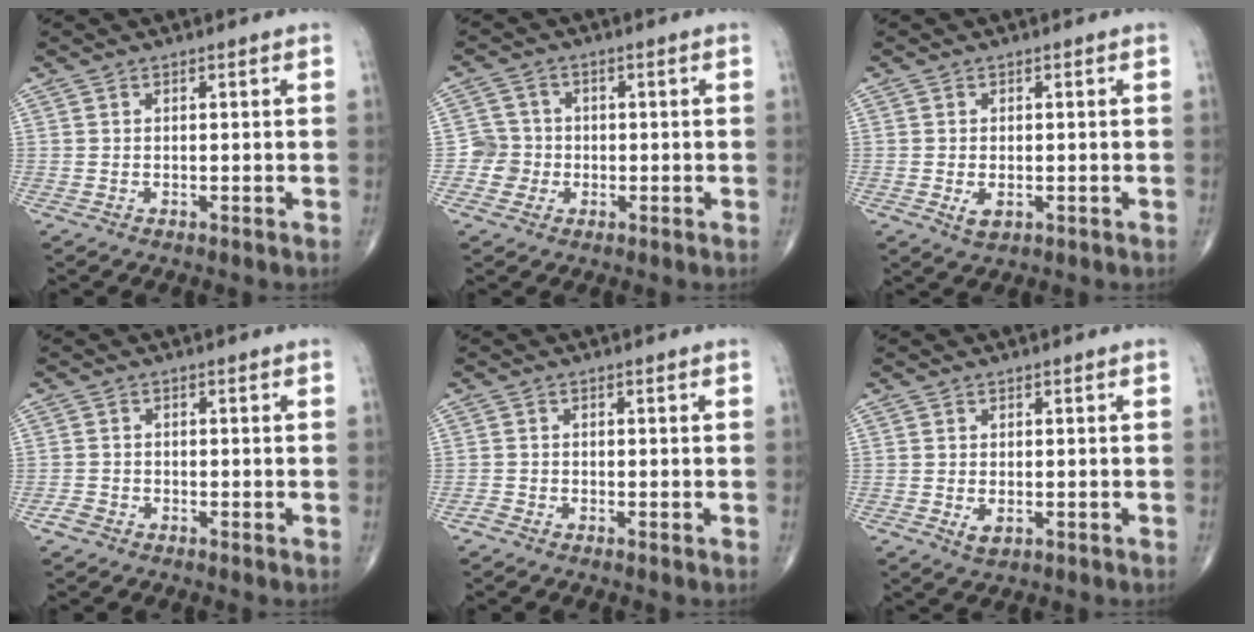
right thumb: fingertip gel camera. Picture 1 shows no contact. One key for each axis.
{"total": 4.0, "fx": -0.9, "fy": 3.9, "fz": 0.1, "tx": 0.026, "ty": 0.012, "tz": -0.024}
{"total": 2.5, "fx": -0.6, "fy": 1.5, "fz": 2.0, "tx": -0.035, "ty": -0.004, "tz": -0.006}
{"total": 1.8, "fx": -1.2, "fy": 1.1, "fz": 0.8, "tx": -0.015, "ty": 0.001, "tz": -0.026}
{"total": 1.1, "fx": -0.8, "fy": 0.5, "fz": 0.7, "tx": -0.014, "ty": -0.002, "tz": -0.021}
{"total": 2.2, "fx": -0.5, "fy": 1.3, "fz": 1.7, "tx": -0.030, "ty": -0.004, "tz": -0.005}